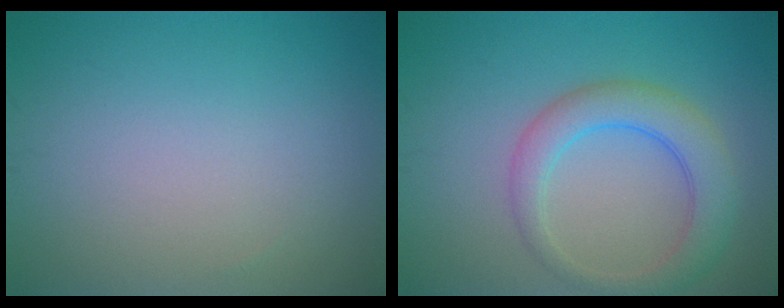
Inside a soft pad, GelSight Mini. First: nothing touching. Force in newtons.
{"total": 4.4, "press": 4.4, "slide": 0.2}